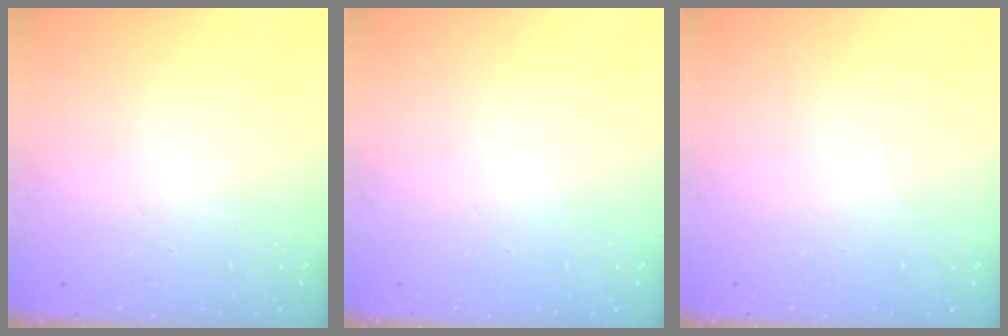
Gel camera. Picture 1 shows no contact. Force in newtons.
{"total": 0.0}
{"total": 0.0}